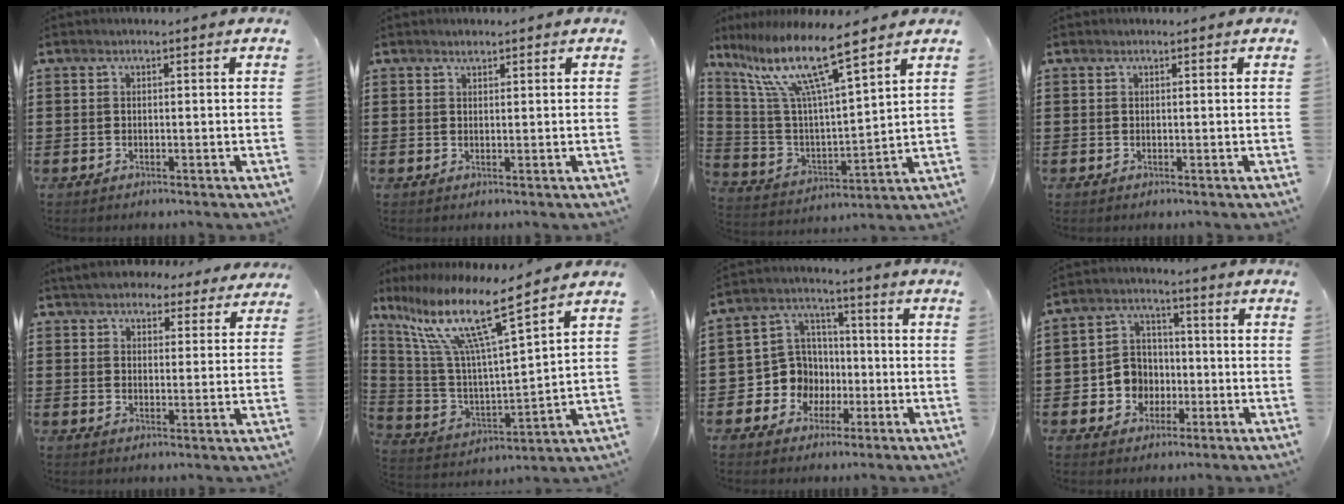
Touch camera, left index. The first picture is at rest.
{"total": 1.1, "force": [0.9, 0.4, 0.4], "torque": [-0.009, 0.002, 0.017]}
{"total": 13.0, "force": [8.8, 1.9, 9.4], "torque": [-0.215, -0.048, 0.146]}
{"total": 0.0}
{"total": 5.6, "force": [5.3, 1.2, 1.4], "torque": [-0.046, -0.013, 0.097]}
{"total": 13.9, "force": [8.8, 1.7, 10.6], "torque": [-0.242, -0.053, 0.138]}
{"total": 8.4, "force": [-1.7, 8.0, 2.1], "torque": [-0.085, 0.009, -0.029]}
{"total": 6.1, "force": [-1.2, 5.6, 2.0], "torque": [-0.060, 0.016, -0.022]}